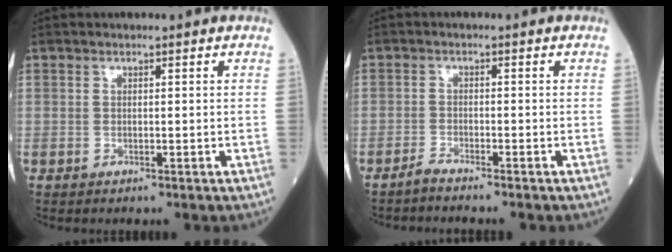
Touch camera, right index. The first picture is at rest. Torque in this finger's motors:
{"motor_torque": [-0.07, -0.33, 0.06, -0.01]}